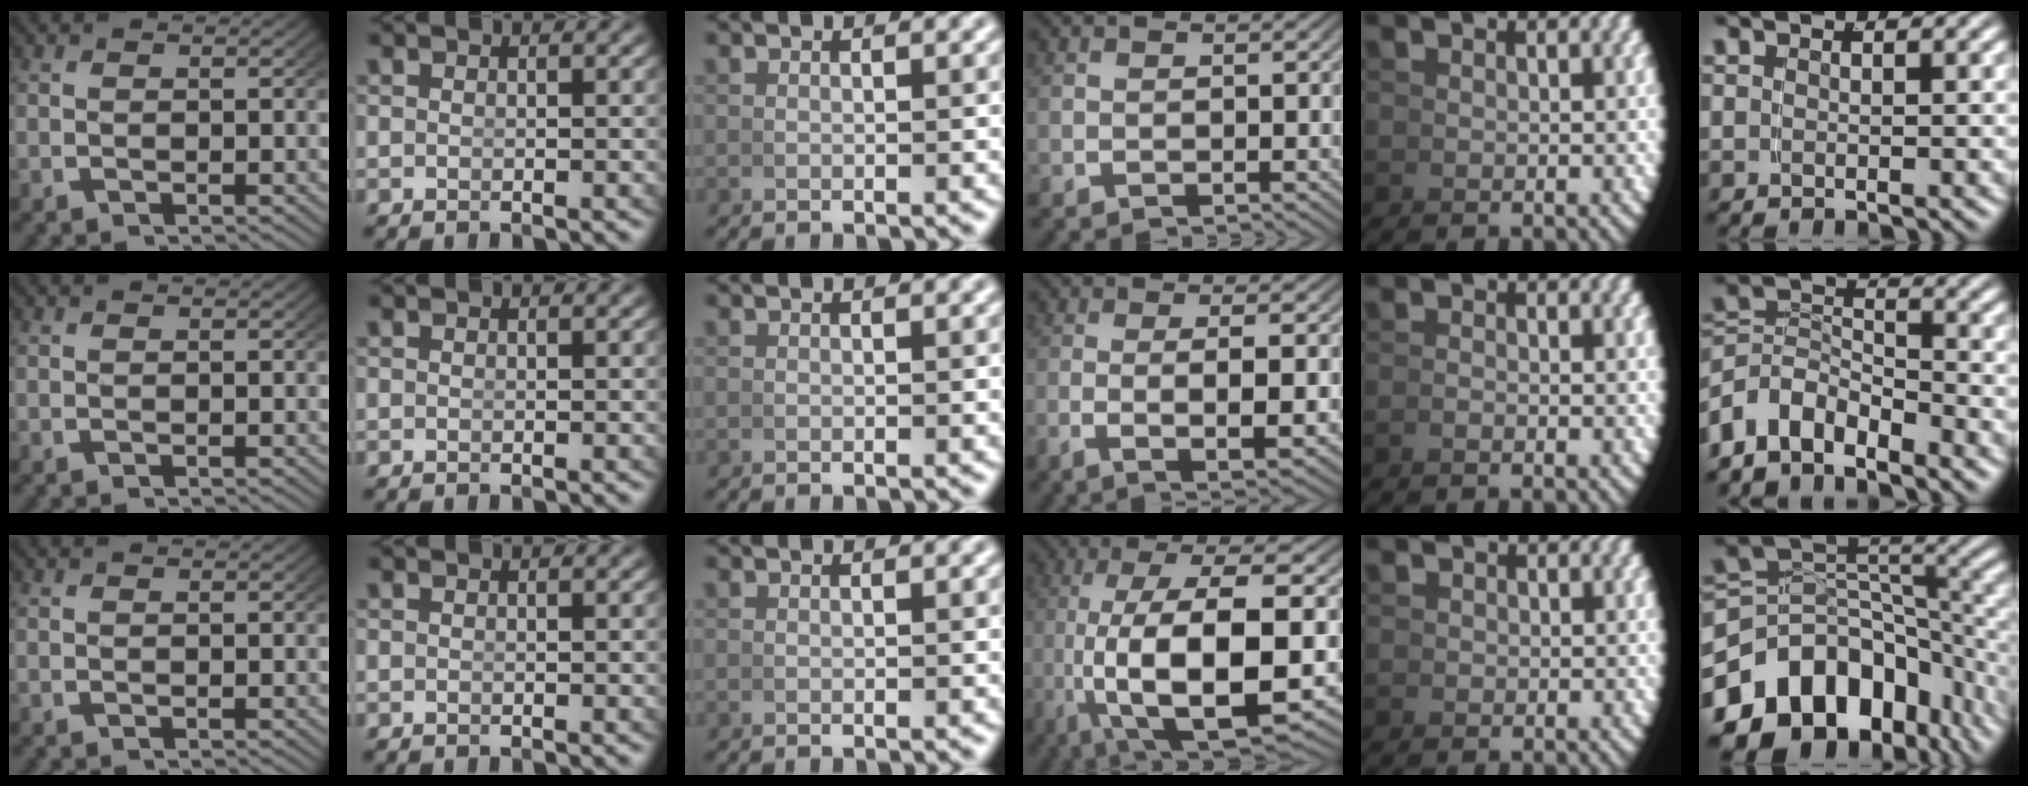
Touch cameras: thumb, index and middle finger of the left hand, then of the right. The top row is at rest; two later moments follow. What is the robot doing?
{"motion": "lift_and_place", "object": "hoodie"}